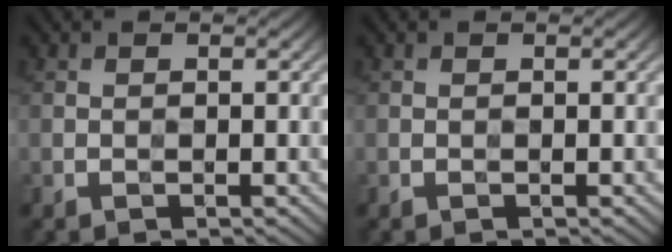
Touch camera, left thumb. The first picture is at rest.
{"total": 0.0}